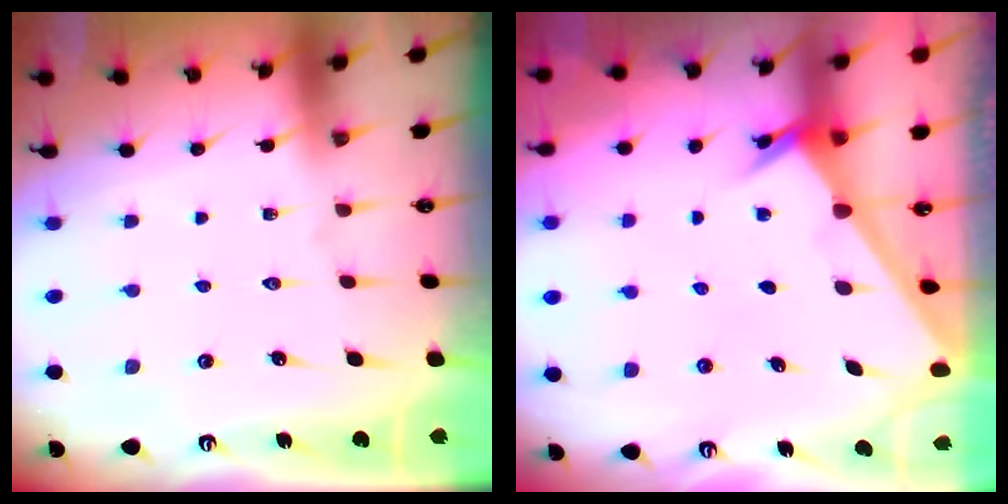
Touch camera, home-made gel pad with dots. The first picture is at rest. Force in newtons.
{"total": 2.3, "press": 2.3, "slide": 0.2}